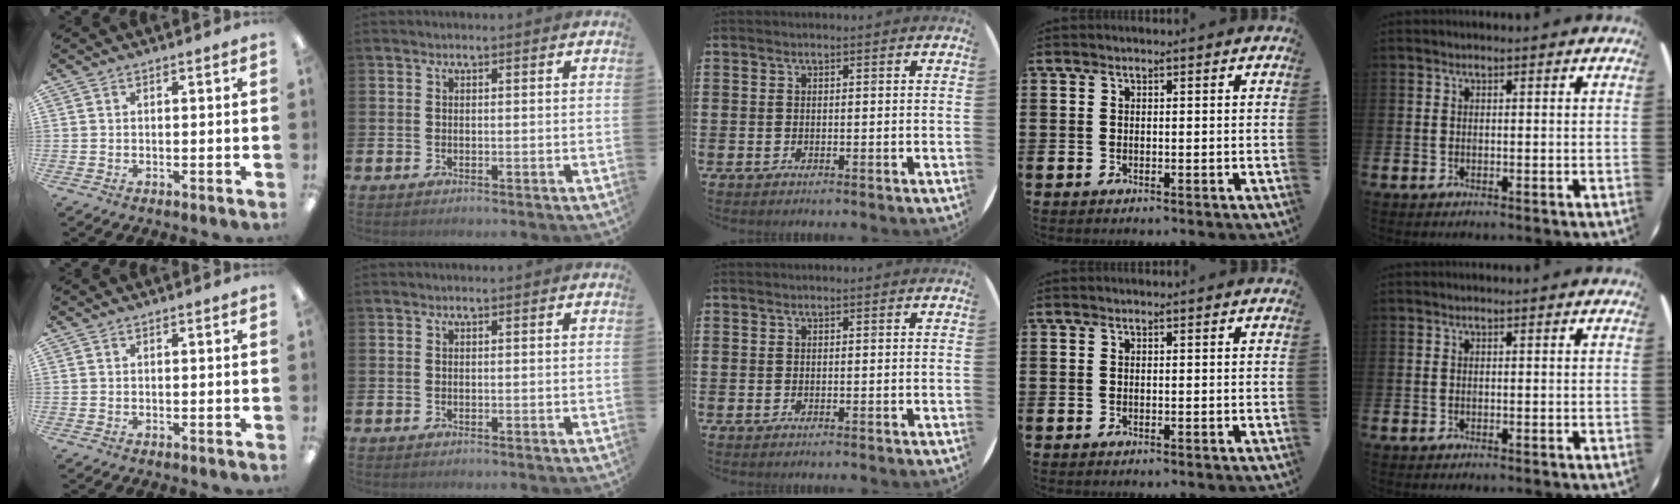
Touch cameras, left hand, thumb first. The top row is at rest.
{}